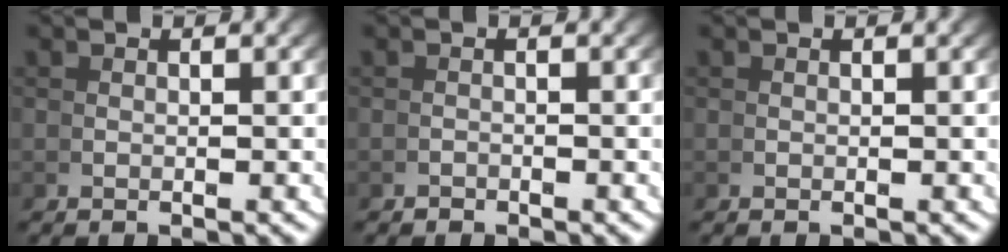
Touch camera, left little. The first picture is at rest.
{"total": 1.1, "force": [-0.6, -0.6, -0.6], "torque": [0.016, -0.004, -0.011]}
{"total": 0.0}